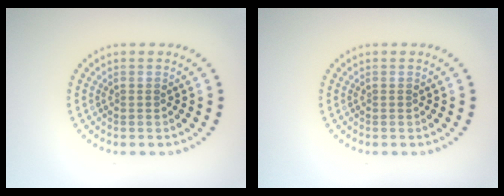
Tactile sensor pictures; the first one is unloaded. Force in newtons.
{"total": 0.0}